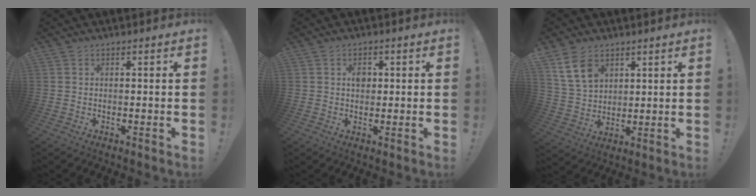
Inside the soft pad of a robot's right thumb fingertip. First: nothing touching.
{"total": 2.8, "force": [0.5, 2.1, 1.8], "torque": [-0.017, -0.002, 0.003]}
{"total": 10.5, "force": [6.0, 6.9, 5.1], "torque": [-0.098, -0.019, 0.122]}